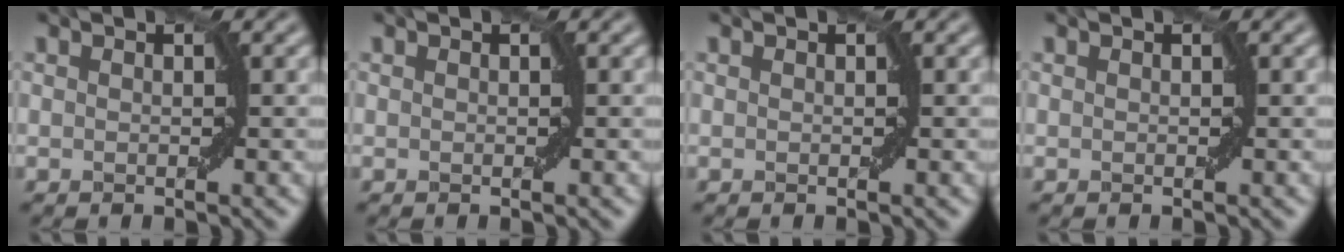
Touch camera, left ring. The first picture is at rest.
{"total": 0.0}
{"total": 0.0}
{"total": 0.0}